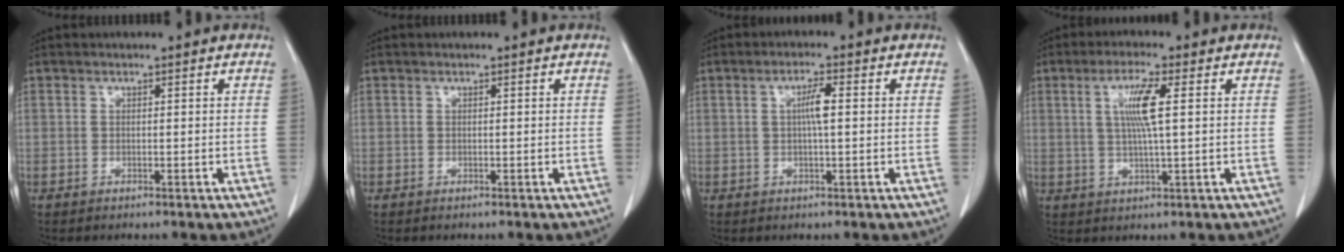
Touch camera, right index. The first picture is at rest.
{"total": 0.0}
{"total": 2.4, "force": [0.3, 0.2, 2.4], "torque": [-0.044, 0.002, 0.004]}
{"total": 6.2, "force": [1.4, 0.1, 6.0], "torque": [-0.116, 0.001, 0.028]}